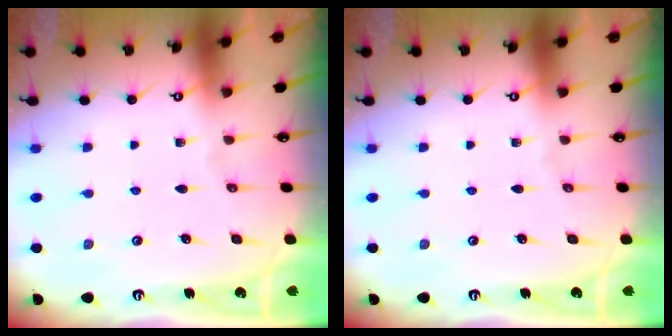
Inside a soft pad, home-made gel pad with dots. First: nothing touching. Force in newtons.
{"total": 0.0}